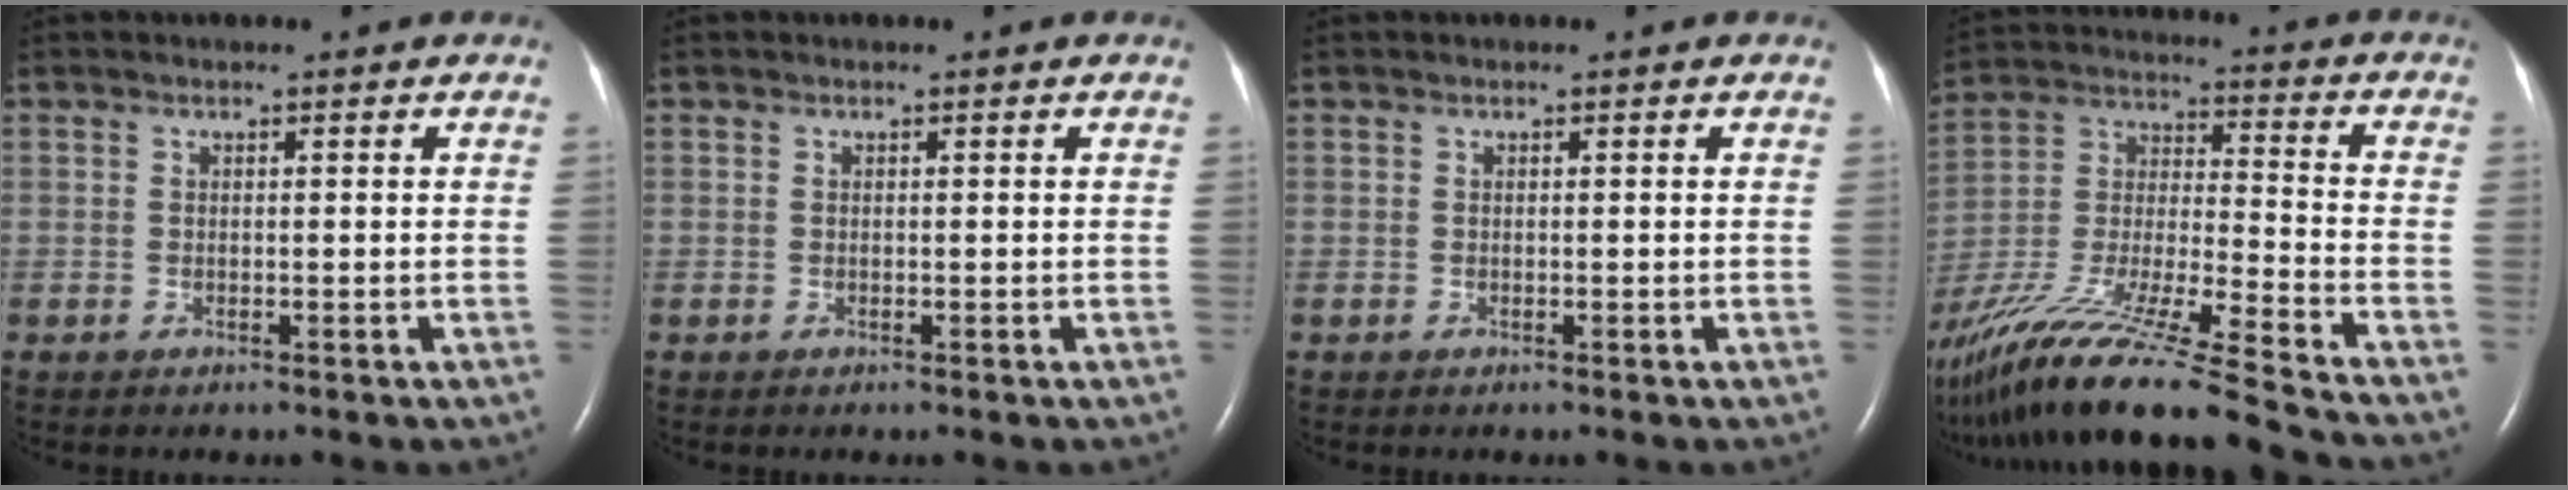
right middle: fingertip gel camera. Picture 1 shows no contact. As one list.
[{"total": 0.0}, {"total": 0.0}, {"total": 26.2, "force": [-21.6, -0.2, 14.8], "torque": [-0.299, -0.061, -0.387]}]